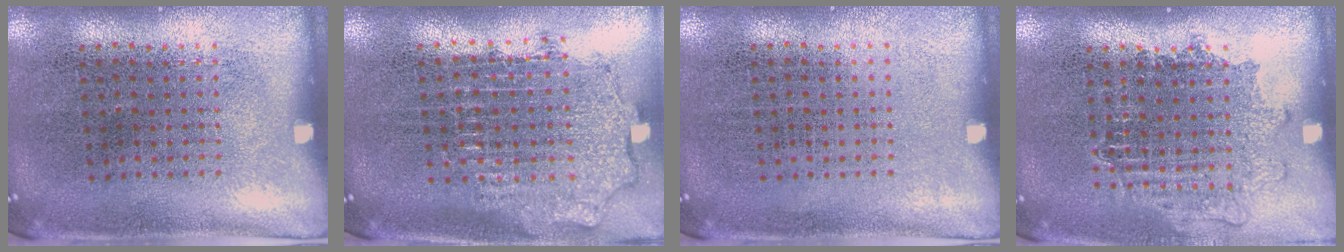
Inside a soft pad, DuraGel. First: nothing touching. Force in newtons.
{"total": 1.9, "press": 1.5, "slide": 1.2}
{"total": 0.0}
{"total": 1.2, "press": 1.1, "slide": 0.6}